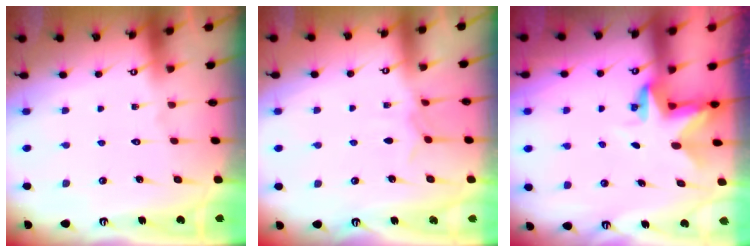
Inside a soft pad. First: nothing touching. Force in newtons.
{"total": 5.2, "press": 5.1, "slide": 0.6}
{"total": 3.1, "press": 3.1, "slide": 0.2}